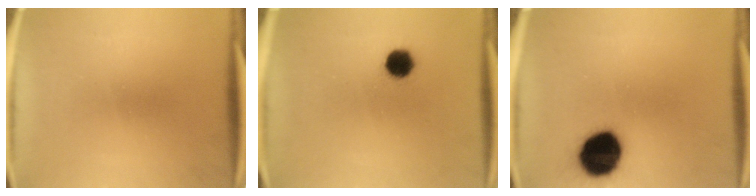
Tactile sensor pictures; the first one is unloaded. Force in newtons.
{"total": 5.5}
{"total": 15.5}